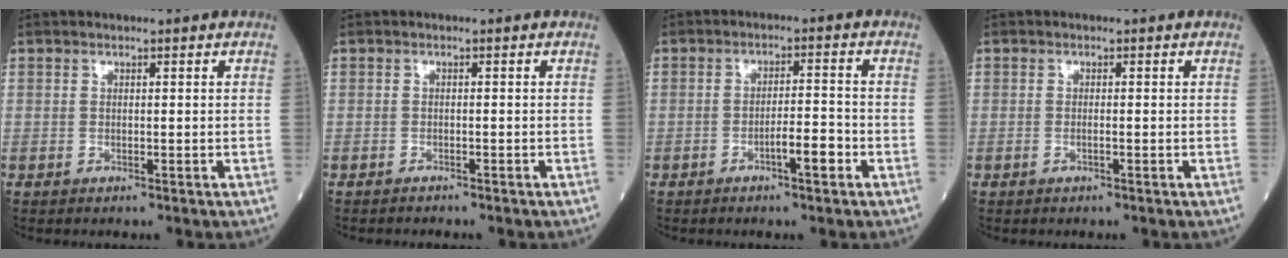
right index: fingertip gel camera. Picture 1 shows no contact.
{"total": 0.9, "force": [-0.9, 0.1, 0.1], "torque": [-0.008, -0.002, -0.014]}
{"total": 3.9, "force": [-1.9, 0.5, 3.3], "torque": [-0.047, 0.003, -0.034]}
{"total": 0.7, "force": [-0.3, -0.3, 0.6], "torque": [-0.014, -0.001, -0.004]}